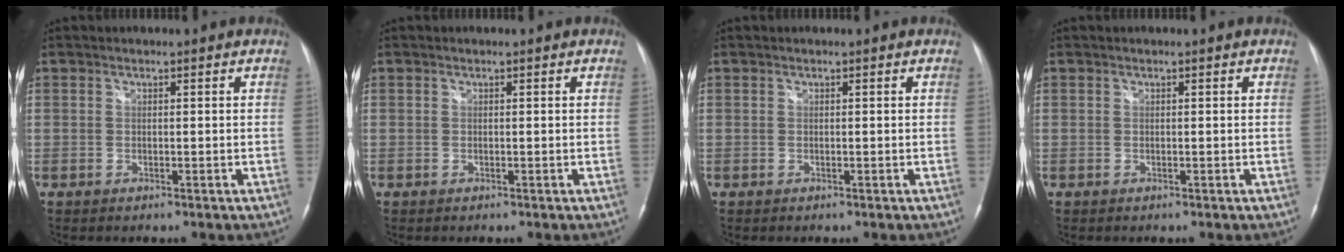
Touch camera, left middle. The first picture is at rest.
{"total": 0.0}
{"total": 0.0}
{"total": 0.0}